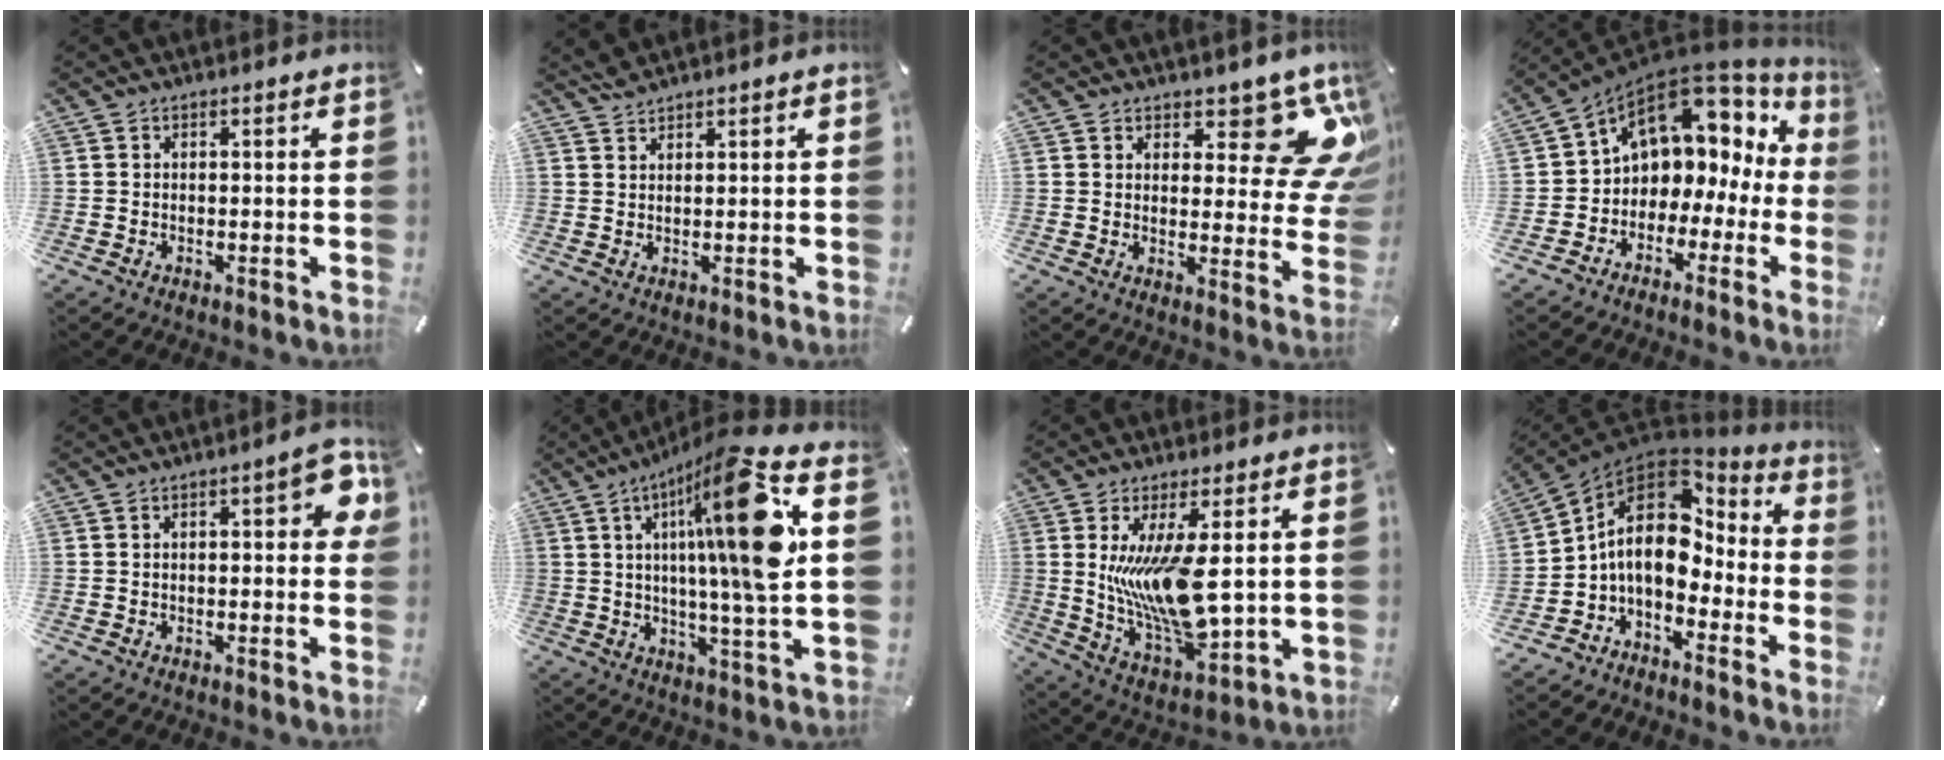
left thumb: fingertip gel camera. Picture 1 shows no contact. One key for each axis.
{"total": 1.7, "fx": 1.7, "fy": 0.0, "fz": 0.2, "tx": -0.007, "ty": -0.003, "tz": 0.033}
{"total": 12.5, "fx": 9.2, "fy": 5.2, "fz": 6.7, "tx": -0.069, "ty": -0.082, "tz": 0.159}
{"total": 8.7, "fx": 4.3, "fy": 6.8, "fz": 3.3, "tx": -0.063, "ty": -0.046, "tz": 0.074}
{"total": 8.0, "fx": 1.7, "fy": 3.3, "fz": 7.1, "tx": -0.092, "ty": -0.002, "tz": 0.023}
{"total": 22.1, "fx": 7.2, "fy": 2.3, "fz": 20.8, "tx": -0.333, "ty": -0.037, "tz": 0.089}
{"total": 15.1, "fx": 3.6, "fy": 5.0, "fz": 13.8, "tx": -0.296, "ty": -0.041, "tz": 0.055}
{"total": 13.0, "fx": 0.0, "fy": 9.7, "fz": 8.7, "tx": -0.170, "ty": 0.002, "tz": -0.002}